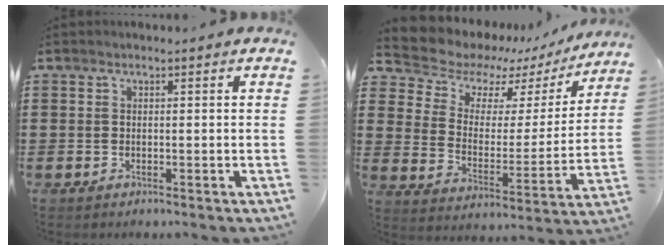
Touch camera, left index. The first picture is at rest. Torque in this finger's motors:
{"motor_torque": [2.14, 0.00, 0.55, 0.05]}